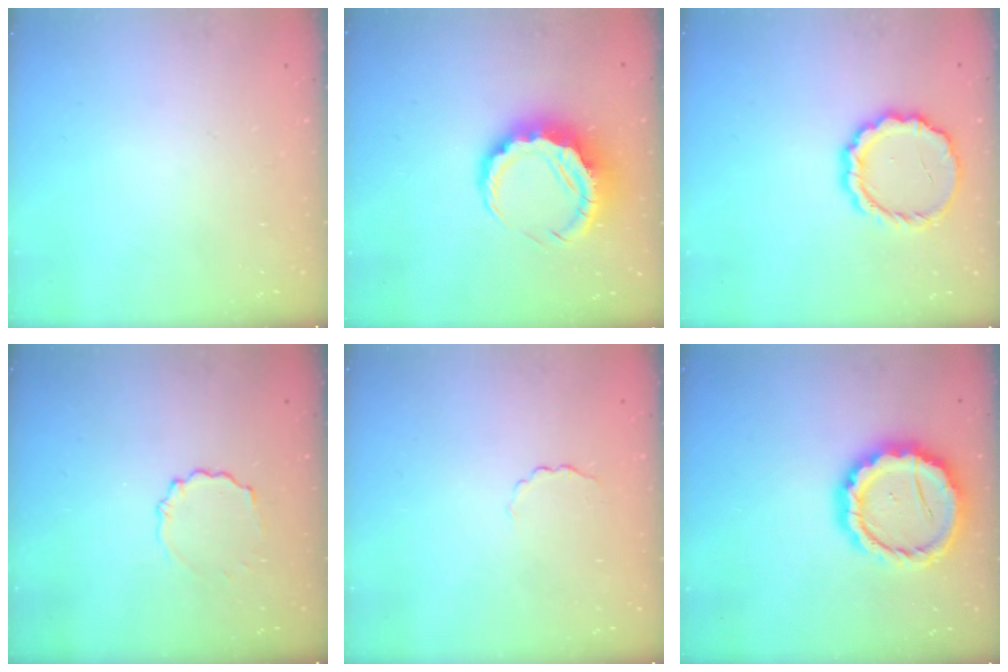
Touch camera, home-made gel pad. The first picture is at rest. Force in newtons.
{"total": 10.3, "press": 10.1, "slide": 1.9}
{"total": 12.0, "press": 11.7, "slide": 2.7}
{"total": 3.5, "press": 3.3, "slide": 1.2}
{"total": 2.0, "press": 1.9, "slide": 0.5}
{"total": 14.4, "press": 14.3, "slide": 1.2}